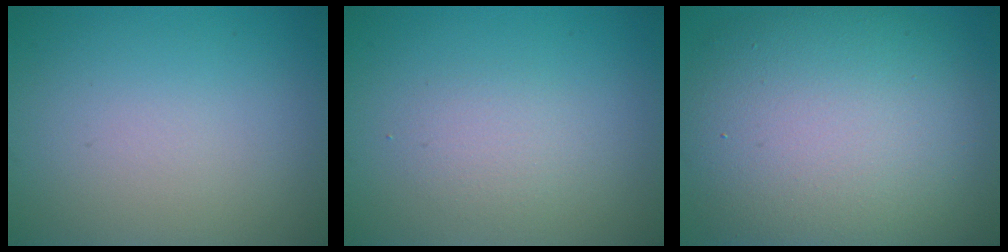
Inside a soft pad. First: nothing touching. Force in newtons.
{"total": 1.6, "press": 1.6, "slide": 0.1}
{"total": 13.6, "press": 13.6, "slide": 0.9}